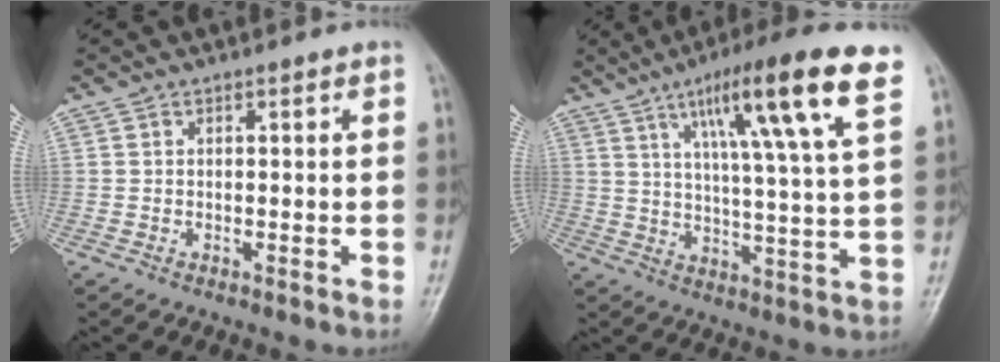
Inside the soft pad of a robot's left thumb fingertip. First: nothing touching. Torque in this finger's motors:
{"motor_torque": [0.54, 0.42, 1.76, -1.01, 0.14]}